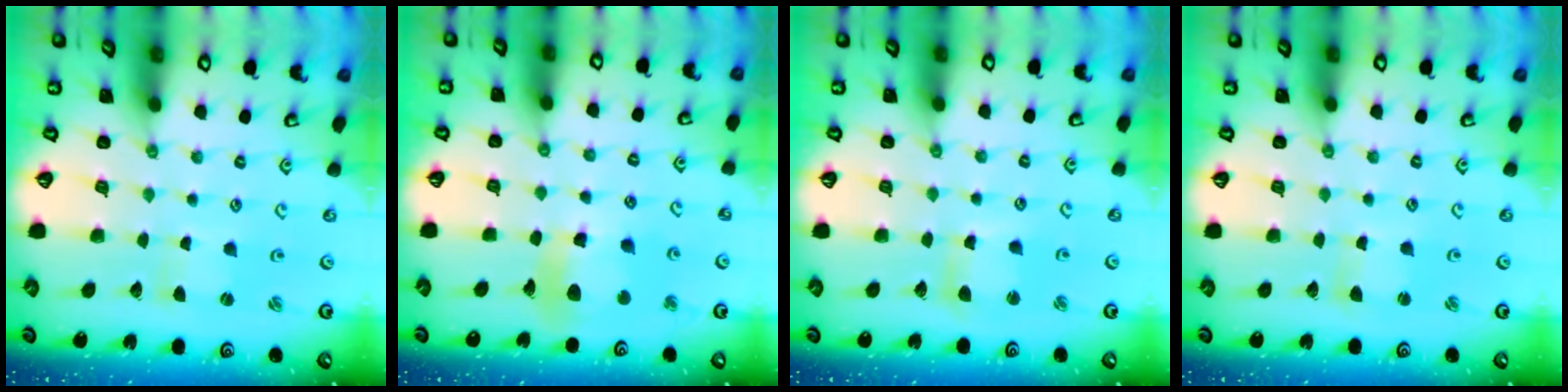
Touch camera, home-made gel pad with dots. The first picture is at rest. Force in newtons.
{"total": 11.3, "press": 11.2, "slide": 1.6}
{"total": 5.4, "press": 5.3, "slide": 0.7}
{"total": 2.5, "press": 2.5, "slide": 0.3}